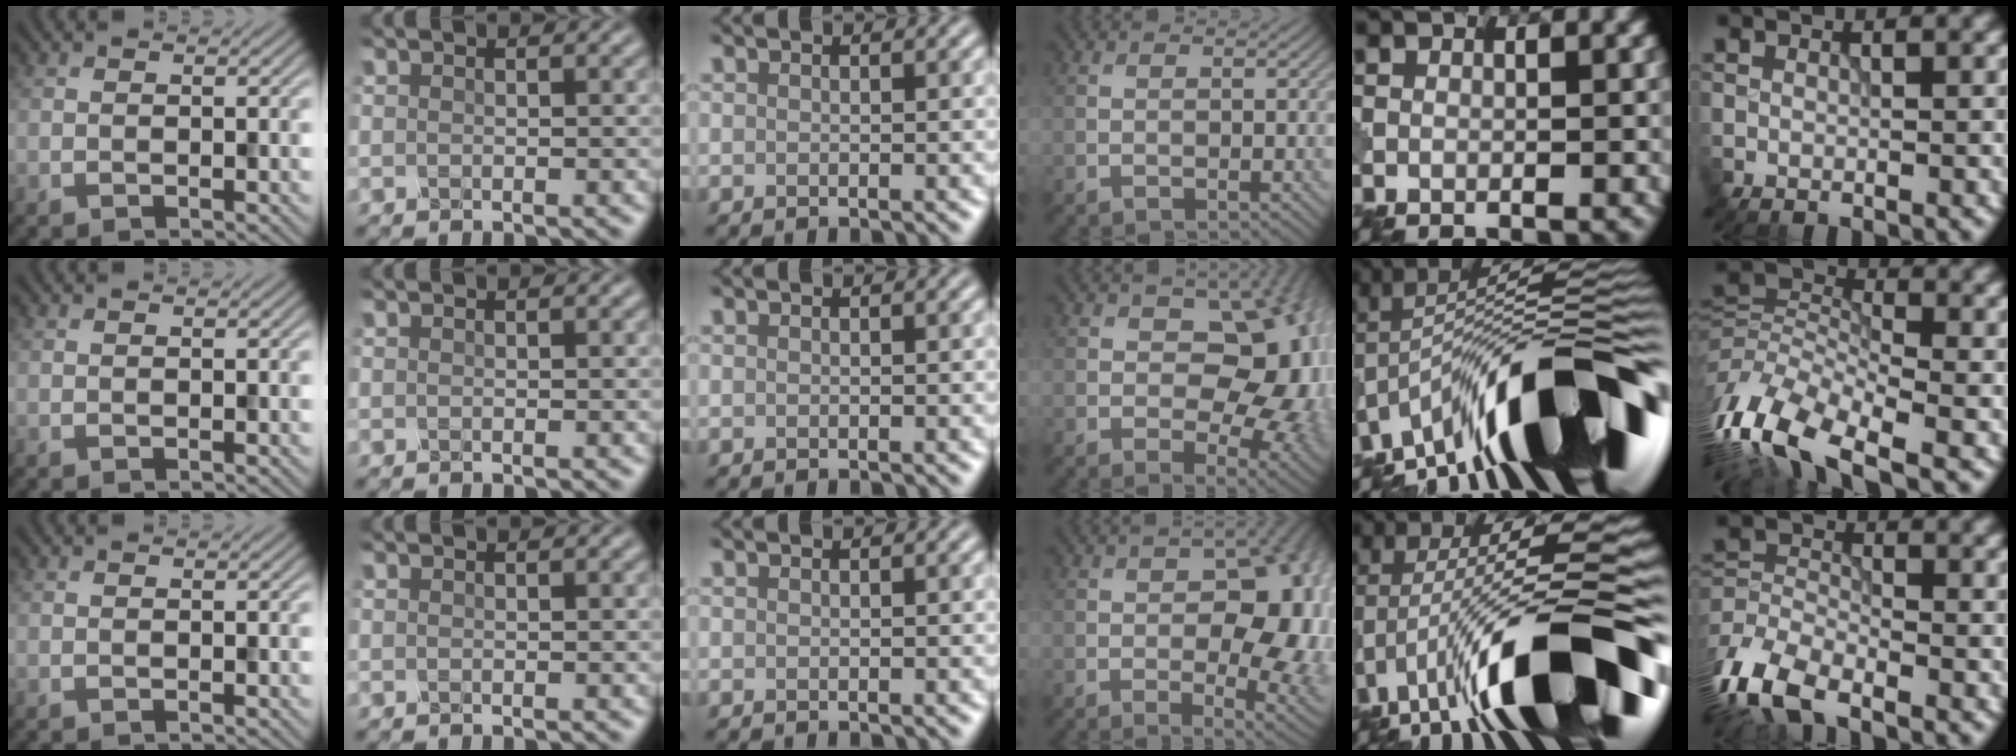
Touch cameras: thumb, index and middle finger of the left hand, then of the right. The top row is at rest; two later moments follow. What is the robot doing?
{"motion": "shake", "object": "salt shaker"}